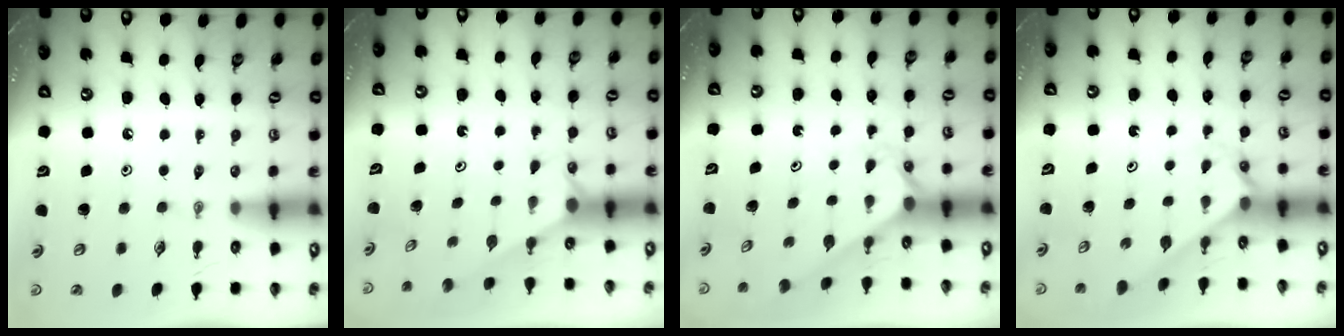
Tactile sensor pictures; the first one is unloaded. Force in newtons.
{"total": 1.9, "press": 1.9, "slide": 0.3}
{"total": 1.8, "press": 1.8, "slide": 0.2}
{"total": 2.4, "press": 2.4, "slide": 0.2}